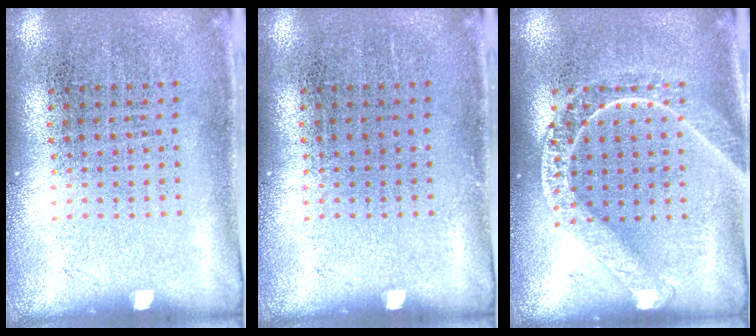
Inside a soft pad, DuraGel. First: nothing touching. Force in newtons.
{"total": 0.0}
{"total": 2.7, "press": 2.6, "slide": 0.4}